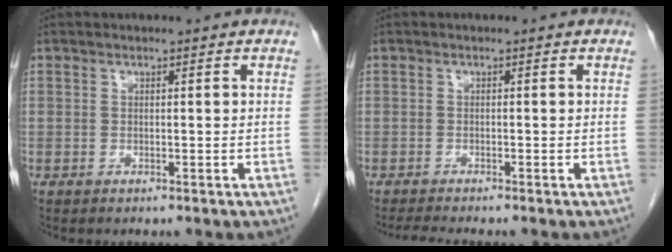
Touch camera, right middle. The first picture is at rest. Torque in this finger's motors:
{"motor_torque": [0.02, 0.00, 0.00, 0.00]}